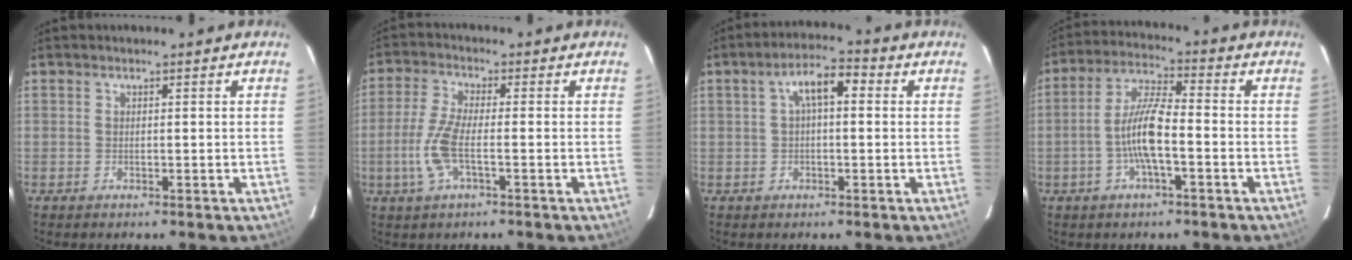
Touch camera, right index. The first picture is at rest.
{"total": 7.6, "force": [-2.0, 2.0, 7.0], "torque": [-0.159, -0.001, -0.042]}
{"total": 5.9, "force": [1.1, 2.4, 5.3], "torque": [-0.095, 0.023, 0.018]}
{"total": 8.6, "force": [-2.5, 1.7, 8.0], "torque": [-0.167, 0.007, -0.049]}